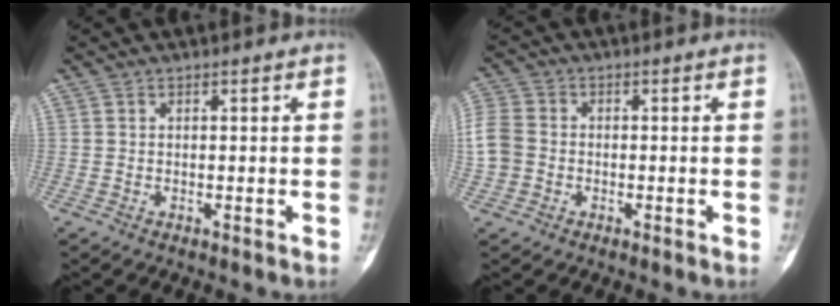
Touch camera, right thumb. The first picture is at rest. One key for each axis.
{"total": 7.1, "fx": -1.0, "fy": 6.1, "fz": 3.6, "tx": -0.085, "ty": 0.017, "tz": -0.026}